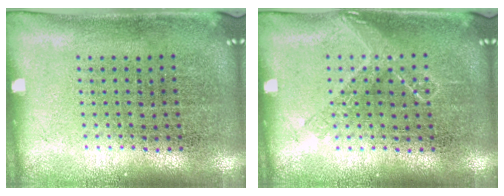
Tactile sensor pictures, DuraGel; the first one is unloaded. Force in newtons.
{"total": 1.7, "press": 1.7, "slide": 0.3}